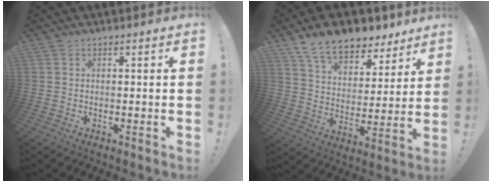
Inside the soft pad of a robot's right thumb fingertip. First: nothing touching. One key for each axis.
{"total": 14.2, "fx": 11.0, "fy": 7.0, "fz": 5.5, "tx": -0.100, "ty": -0.073, "tz": 0.203}